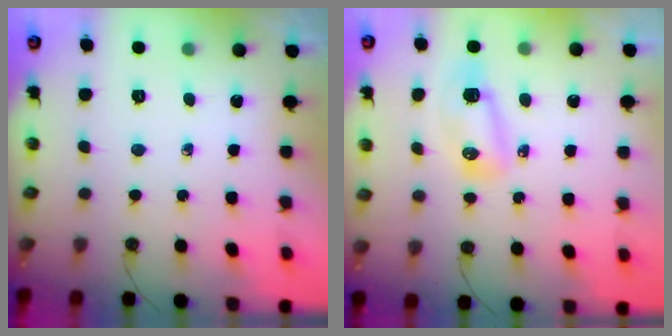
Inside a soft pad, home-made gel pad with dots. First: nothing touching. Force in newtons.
{"total": 9.0, "press": 8.3, "slide": 3.4}